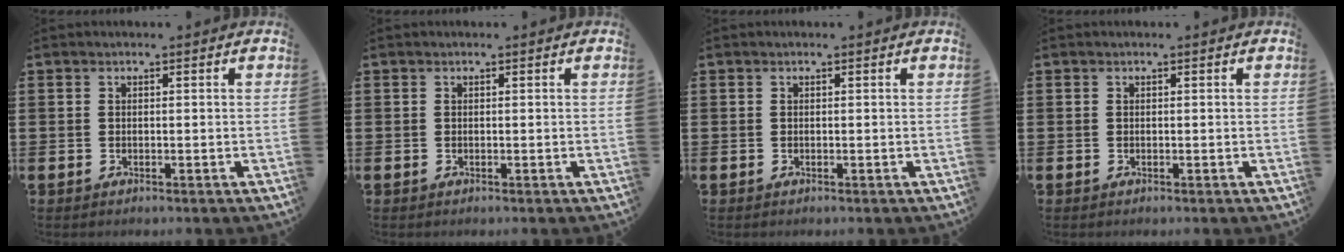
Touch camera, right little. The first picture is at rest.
{"total": 0.0}
{"total": 0.0}
{"total": 0.0}